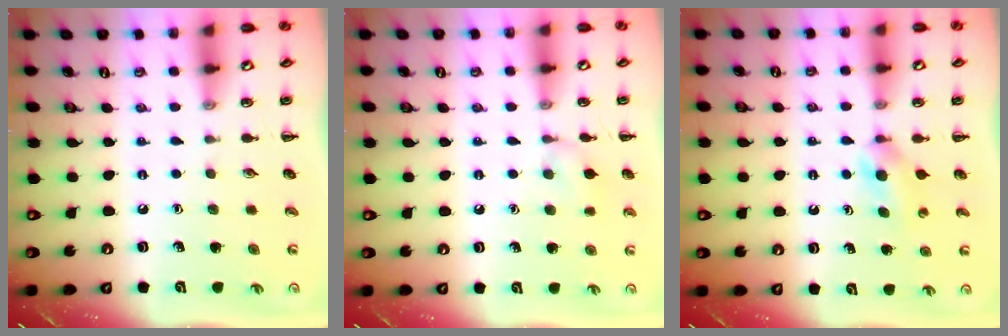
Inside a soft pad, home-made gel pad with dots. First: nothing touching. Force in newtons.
{"total": 7.1, "press": 6.7, "slide": 2.1}
{"total": 4.9, "press": 4.7, "slide": 1.2}